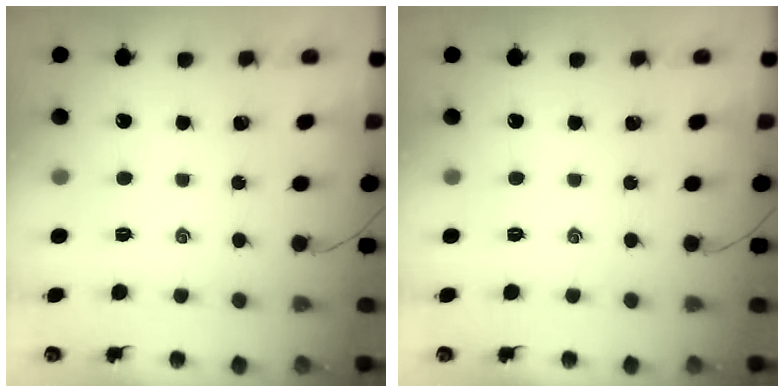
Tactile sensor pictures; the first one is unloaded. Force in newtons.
{"total": 0.0}